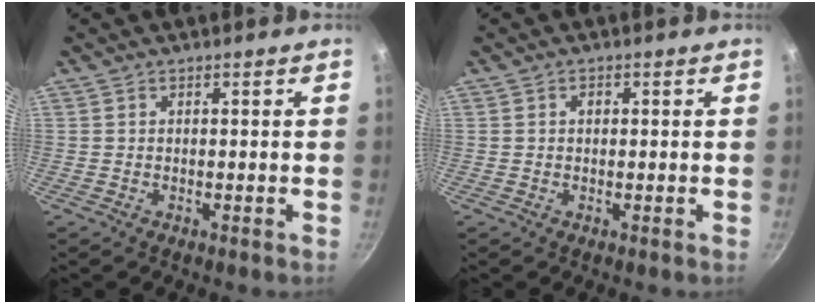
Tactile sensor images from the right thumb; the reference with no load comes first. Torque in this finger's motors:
{"motor_torque": [0.33, 0.35, 0.33, 0.11, 0.02]}